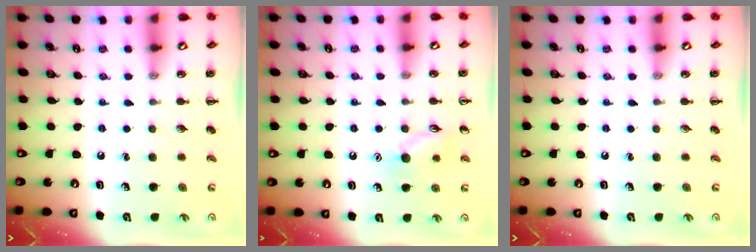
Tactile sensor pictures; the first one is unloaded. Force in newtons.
{"total": 8.6, "press": 8.5, "slide": 0.9}
{"total": 0.0}